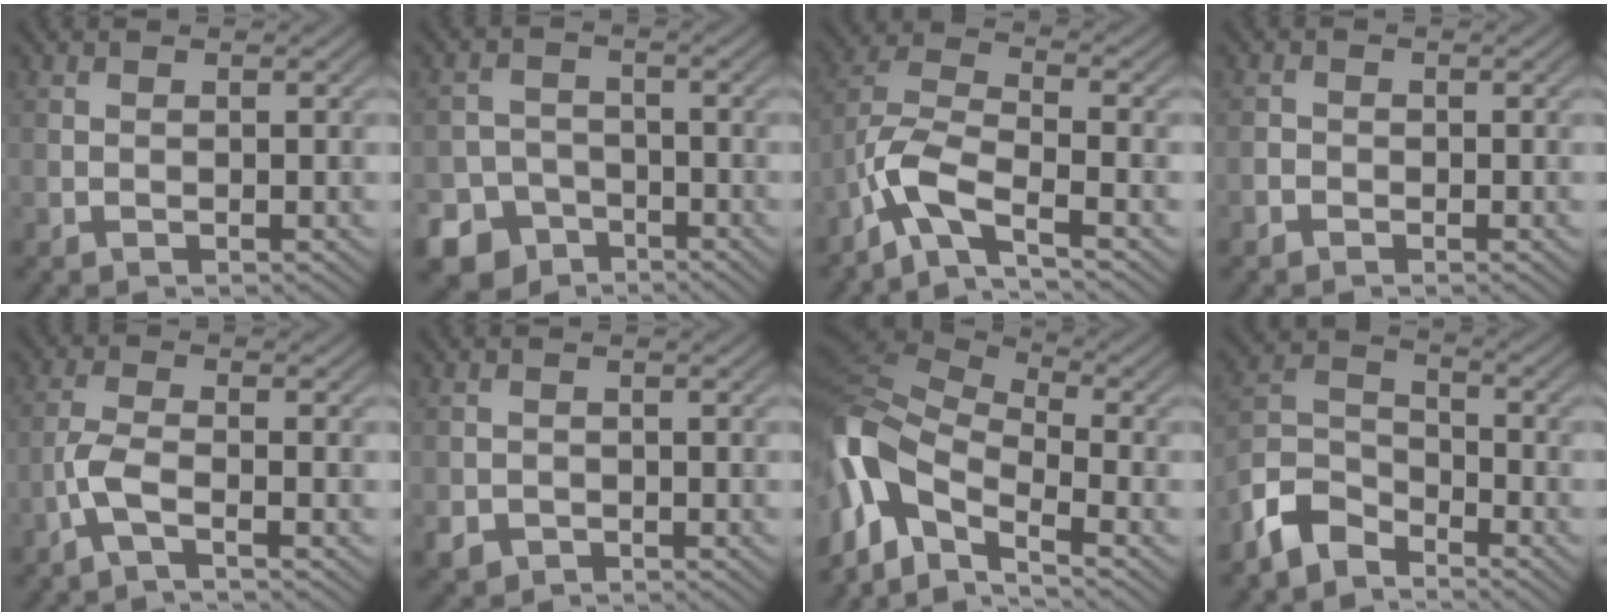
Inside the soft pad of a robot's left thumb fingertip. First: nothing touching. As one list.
[{"total": 8.6, "force": [-5.7, 6.2, 1.5], "torque": [-0.029, -0.024, -0.110]}, {"total": 6.9, "force": [-4.2, 1.9, 5.1], "torque": [-0.112, 0.004, -0.101]}, {"total": 1.2, "force": [-0.8, 0.8, 0.2], "torque": [-0.001, 0.000, -0.020]}, {"total": 3.4, "force": [-1.8, 0.7, 2.8], "torque": [-0.068, 0.004, -0.051]}, {"total": 2.0, "force": [-1.0, 1.6, 0.7], "torque": [-0.014, -0.008, -0.023]}, {"total": 12.9, "force": [-4.1, 6.0, 10.7], "torque": [-0.250, 0.002, -0.091]}, {"total": 7.0, "force": [-5.4, 3.2, 3.0], "torque": [-0.067, 0.000, -0.130]}]